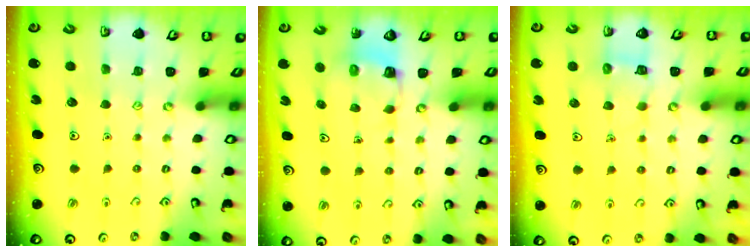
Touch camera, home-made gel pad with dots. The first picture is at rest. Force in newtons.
{"total": 3.5, "press": 3.5, "slide": 0.2}
{"total": 4.8, "press": 4.8, "slide": 0.5}